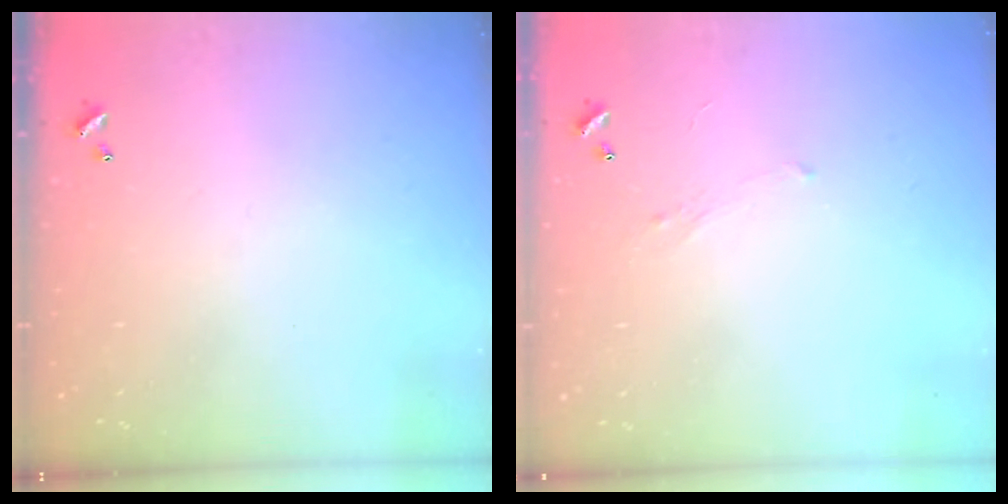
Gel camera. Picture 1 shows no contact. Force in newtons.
{"total": 1.0, "press": 0.8, "slide": 0.5}